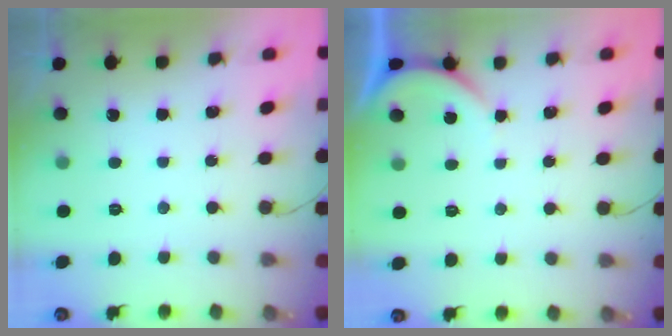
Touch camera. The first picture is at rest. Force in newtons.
{"total": 2.8, "press": 2.8, "slide": 0.5}